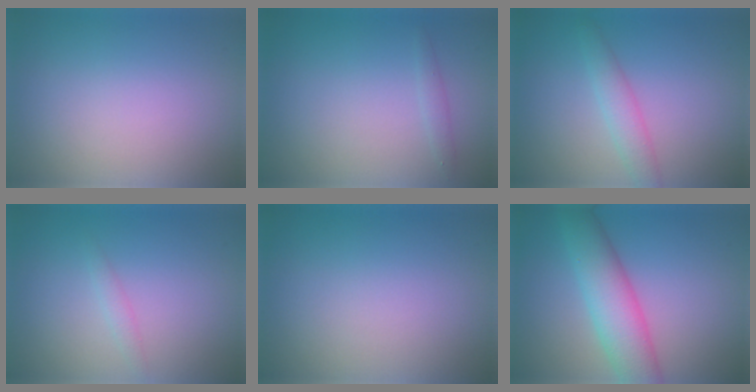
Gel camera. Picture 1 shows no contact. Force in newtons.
{"total": 0.8, "press": 0.8, "slide": 0.1}
{"total": 2.3, "press": 2.3, "slide": 0.1}
{"total": 0.9, "press": 0.9, "slide": 0.1}
{"total": 0.0}
{"total": 6.3, "press": 6.3, "slide": 0.2}